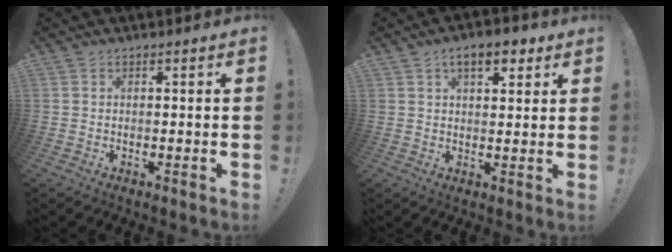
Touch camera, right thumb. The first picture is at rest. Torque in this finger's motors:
{"motor_torque": [-0.22, 0.33, 0.63, 0.45, 0.03]}